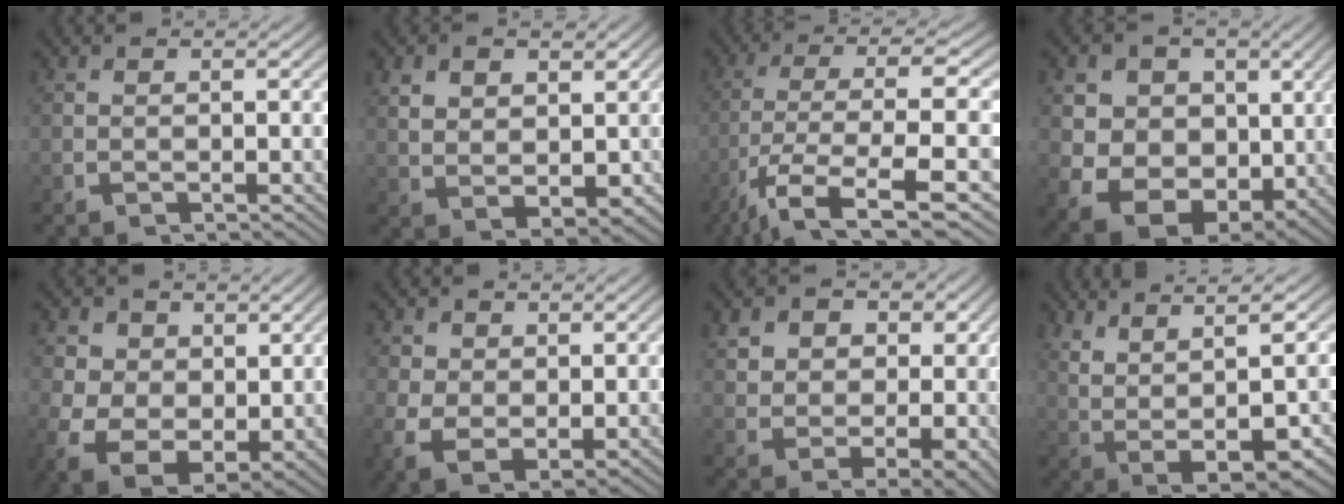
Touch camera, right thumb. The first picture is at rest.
{"total": 4.5, "force": [1.2, 3.0, 3.2], "torque": [-0.055, -0.021, 0.040]}
{"total": 10.9, "force": [-3.2, 4.7, 9.3], "torque": [-0.215, -0.052, -0.012]}
{"total": 15.3, "force": [-1.0, 12.5, 8.8], "torque": [-0.193, -0.060, -0.010]}
{"total": 8.8, "force": [-1.2, 6.7, 5.6], "torque": [-0.127, -0.061, 0.009]}
{"total": 4.5, "force": [0.3, 3.3, 3.1], "torque": [-0.079, -0.033, 0.027]}
{"total": 7.6, "force": [1.7, 5.7, 4.7], "torque": [-0.087, -0.039, 0.046]}
{"total": 10.8, "force": [1.8, 6.4, 8.6], "torque": [-0.174, -0.030, 0.050]}